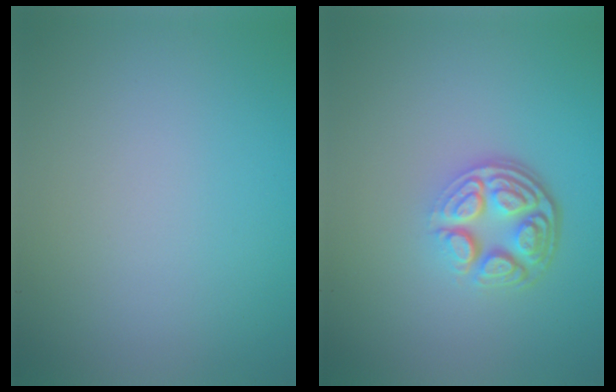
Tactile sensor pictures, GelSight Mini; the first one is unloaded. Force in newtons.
{"total": 5.0, "press": 3.5, "slide": 3.6}